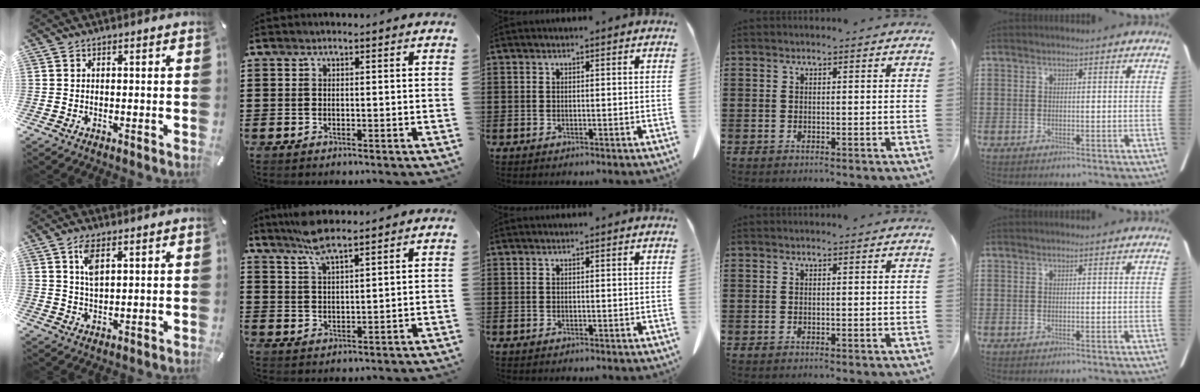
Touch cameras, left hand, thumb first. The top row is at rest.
{"thumb": {"total": 5.1, "force": [2.4, 2.1, 3.9], "torque": [-0.078, 0.001, 0.041]}, "index": {"total": 6.0, "force": [4.9, 0.7, 3.3], "torque": [-0.079, -0.005, 0.089]}}